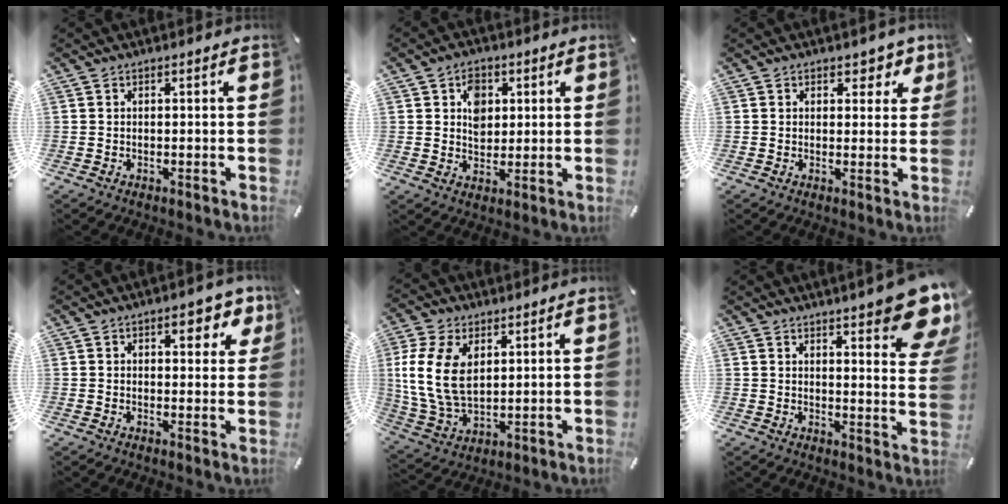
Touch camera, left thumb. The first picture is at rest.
{"total": 6.2, "force": [1.6, 5.1, 3.2], "torque": [-0.036, -0.007, 0.023]}
{"total": 4.3, "force": [2.4, 2.9, 2.0], "torque": [-0.002, -0.015, 0.034]}
{"total": 7.4, "force": [3.5, 4.0, 5.1], "torque": [-0.053, -0.017, 0.054]}
{"total": 13.3, "force": [3.2, 9.2, 9.1], "torque": [-0.227, 0.001, 0.060]}
{"total": 11.5, "force": [8.0, 2.8, 7.8], "torque": [-0.103, -0.060, 0.139]}